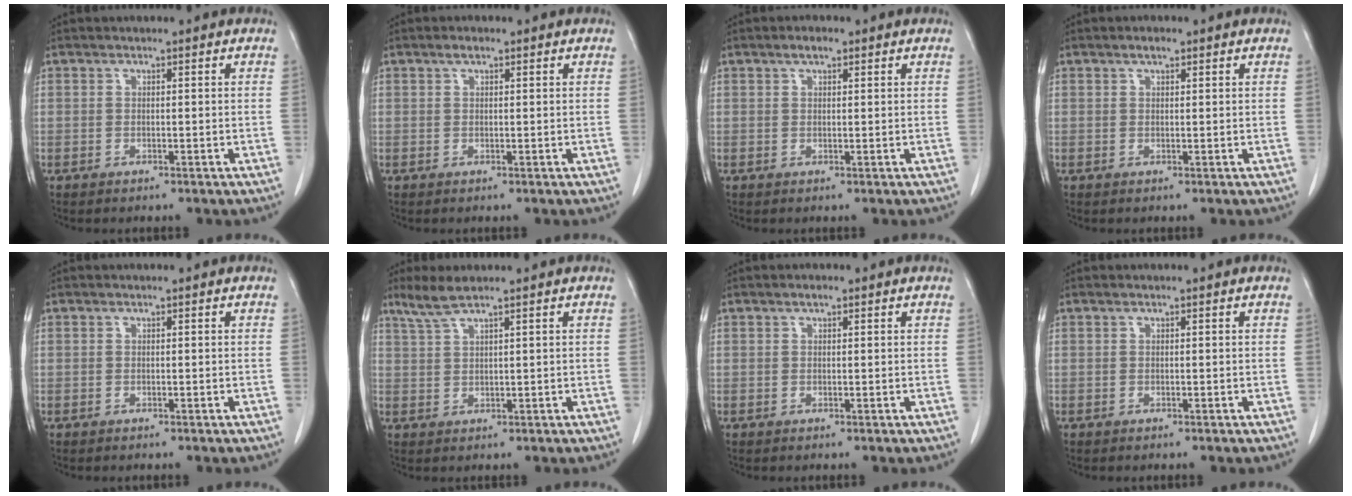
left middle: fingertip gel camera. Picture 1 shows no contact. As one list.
[{"total": 1.1, "force": [0.7, 0.4, 0.8], "torque": [-0.015, 0.006, 0.011]}, {"total": 1.7, "force": [1.1, 0.7, 1.1], "torque": [-0.020, 0.006, 0.017]}, {"total": 1.2, "force": [0.8, 0.5, 0.7], "torque": [-0.012, 0.003, 0.012]}, {"total": 0.0}, {"total": 3.7, "force": [2.9, -0.1, 2.3], "torque": [-0.060, 0.006, 0.064]}, {"total": 0.8, "force": [0.5, 0.3, 0.5], "torque": [-0.010, 0.002, 0.008]}, {"total": 0.0}]